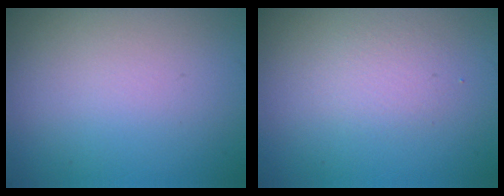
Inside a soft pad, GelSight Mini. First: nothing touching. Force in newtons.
{"total": 1.5, "press": 1.5, "slide": 0.1}